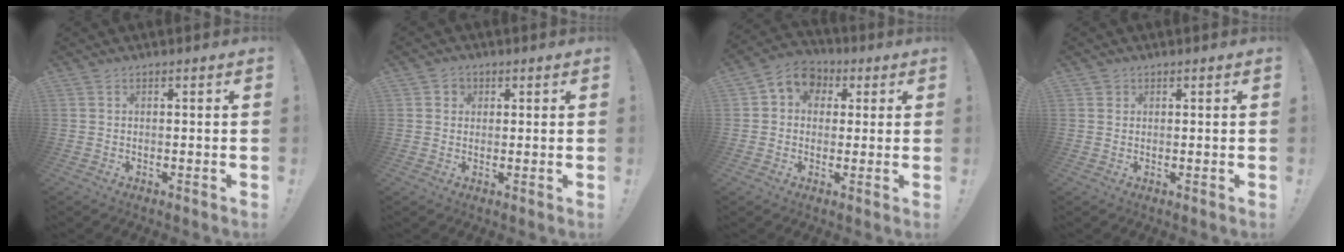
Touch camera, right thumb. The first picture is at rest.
{"total": 2.7, "force": [0.7, 2.5, 0.6], "torque": [-0.003, 0.000, 0.012]}
{"total": 7.4, "force": [1.5, 6.6, 3.0], "torque": [-0.038, 0.000, 0.032]}
{"total": 1.2, "force": [0.7, 0.9, 0.2], "torque": [0.001, -0.001, 0.012]}